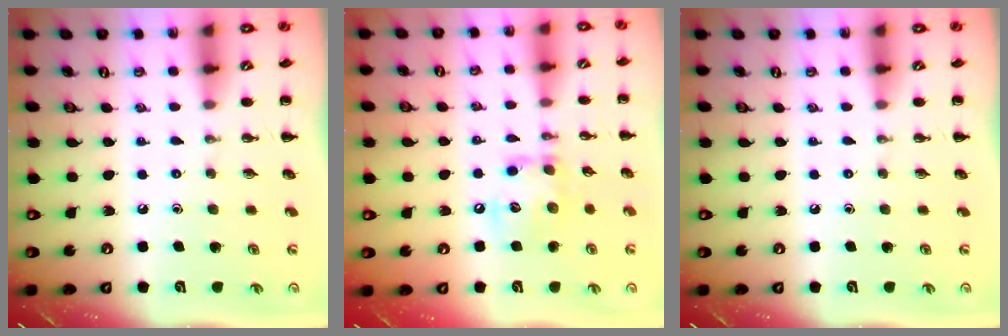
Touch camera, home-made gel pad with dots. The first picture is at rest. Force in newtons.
{"total": 11.4, "press": 11.4, "slide": 0.7}
{"total": 0.0}